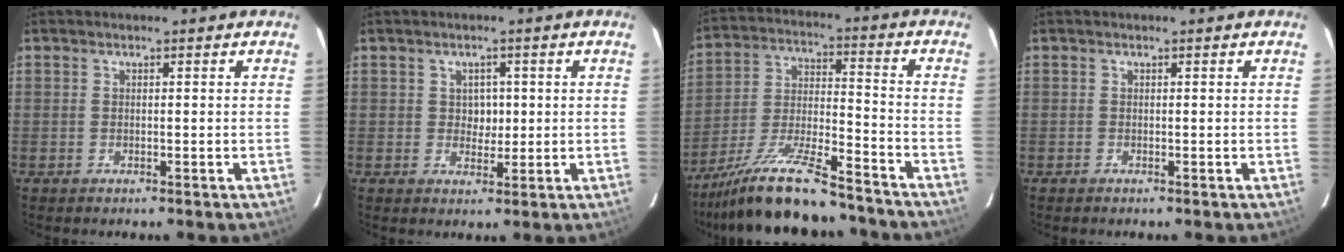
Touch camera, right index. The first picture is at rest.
{"total": 2.8, "force": [0.4, 2.6, 1.1], "torque": [-0.014, 0.007, 0.006]}
{"total": 18.6, "force": [-15.8, 3.1, 9.5], "torque": [-0.192, -0.025, -0.264]}
{"total": 0.0}